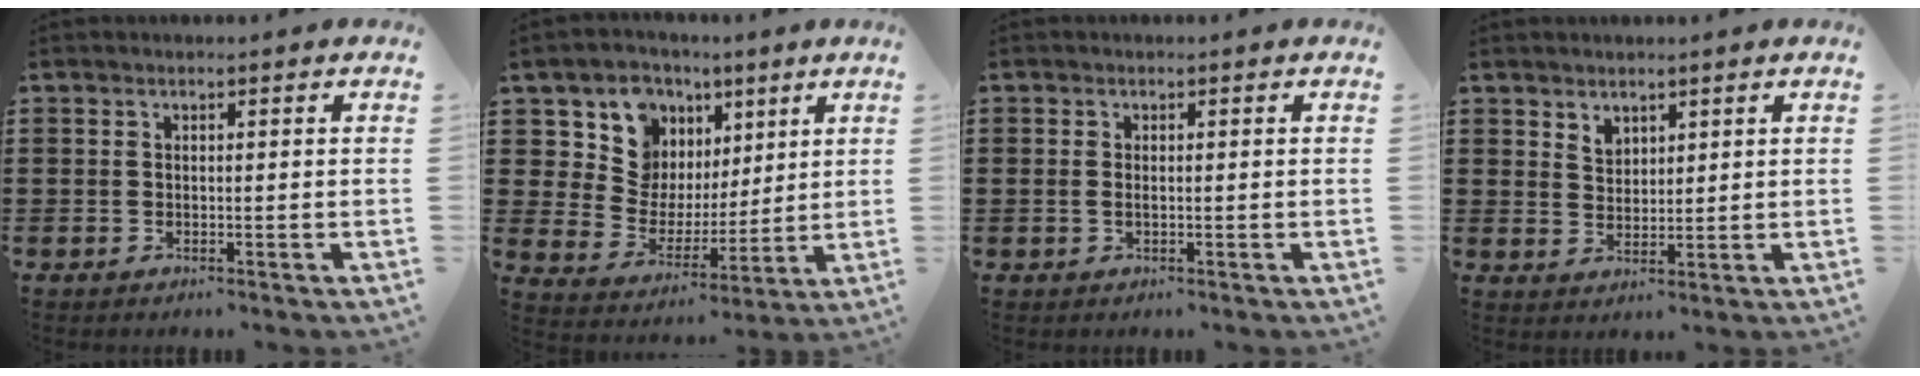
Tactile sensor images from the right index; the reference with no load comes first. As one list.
[{"total": 9.8, "force": [4.8, 8.2, 2.5], "torque": [-0.089, -0.024, 0.092]}, {"total": 0.8, "force": [-0.1, 0.3, 0.8], "torque": [-0.016, 0.000, -0.002]}, {"total": 2.5, "force": [2.1, 1.4, 0.3], "torque": [-0.010, 0.003, 0.042]}]